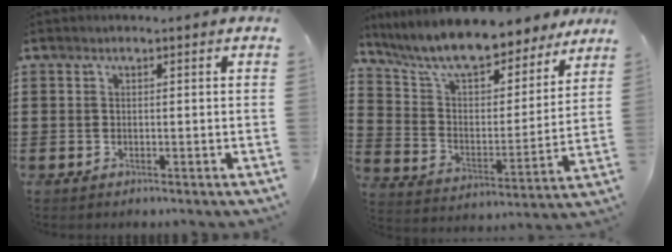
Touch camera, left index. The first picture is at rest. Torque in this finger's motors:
{"motor_torque": [2.14, 0.00, 1.05, 0.21]}